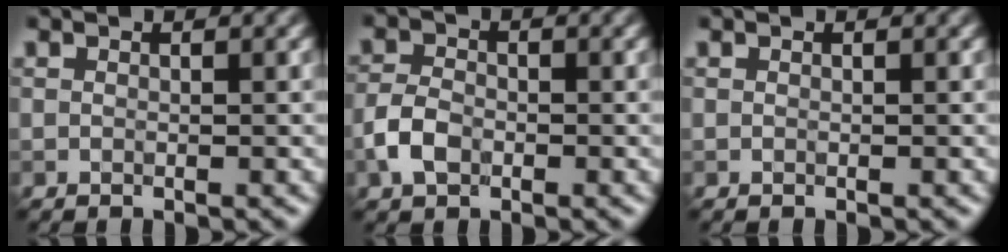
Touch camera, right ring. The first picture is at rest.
{"total": 2.8, "force": [-1.2, 1.8, 1.7], "torque": [-0.033, 0.002, -0.030]}
{"total": 0.0}